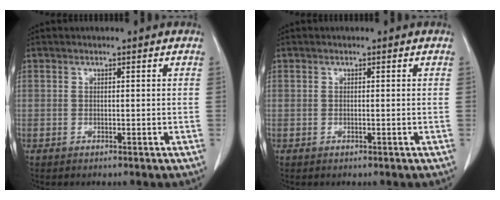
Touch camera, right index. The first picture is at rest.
{"total": 0.0}